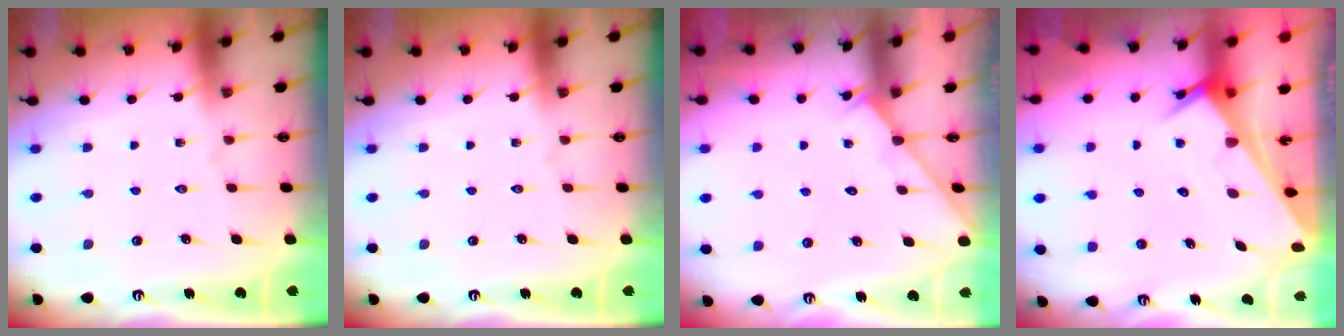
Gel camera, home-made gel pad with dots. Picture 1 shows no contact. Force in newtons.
{"total": 0.0}
{"total": 2.8, "press": 2.8, "slide": 0.3}
{"total": 3.3, "press": 3.3, "slide": 0.2}